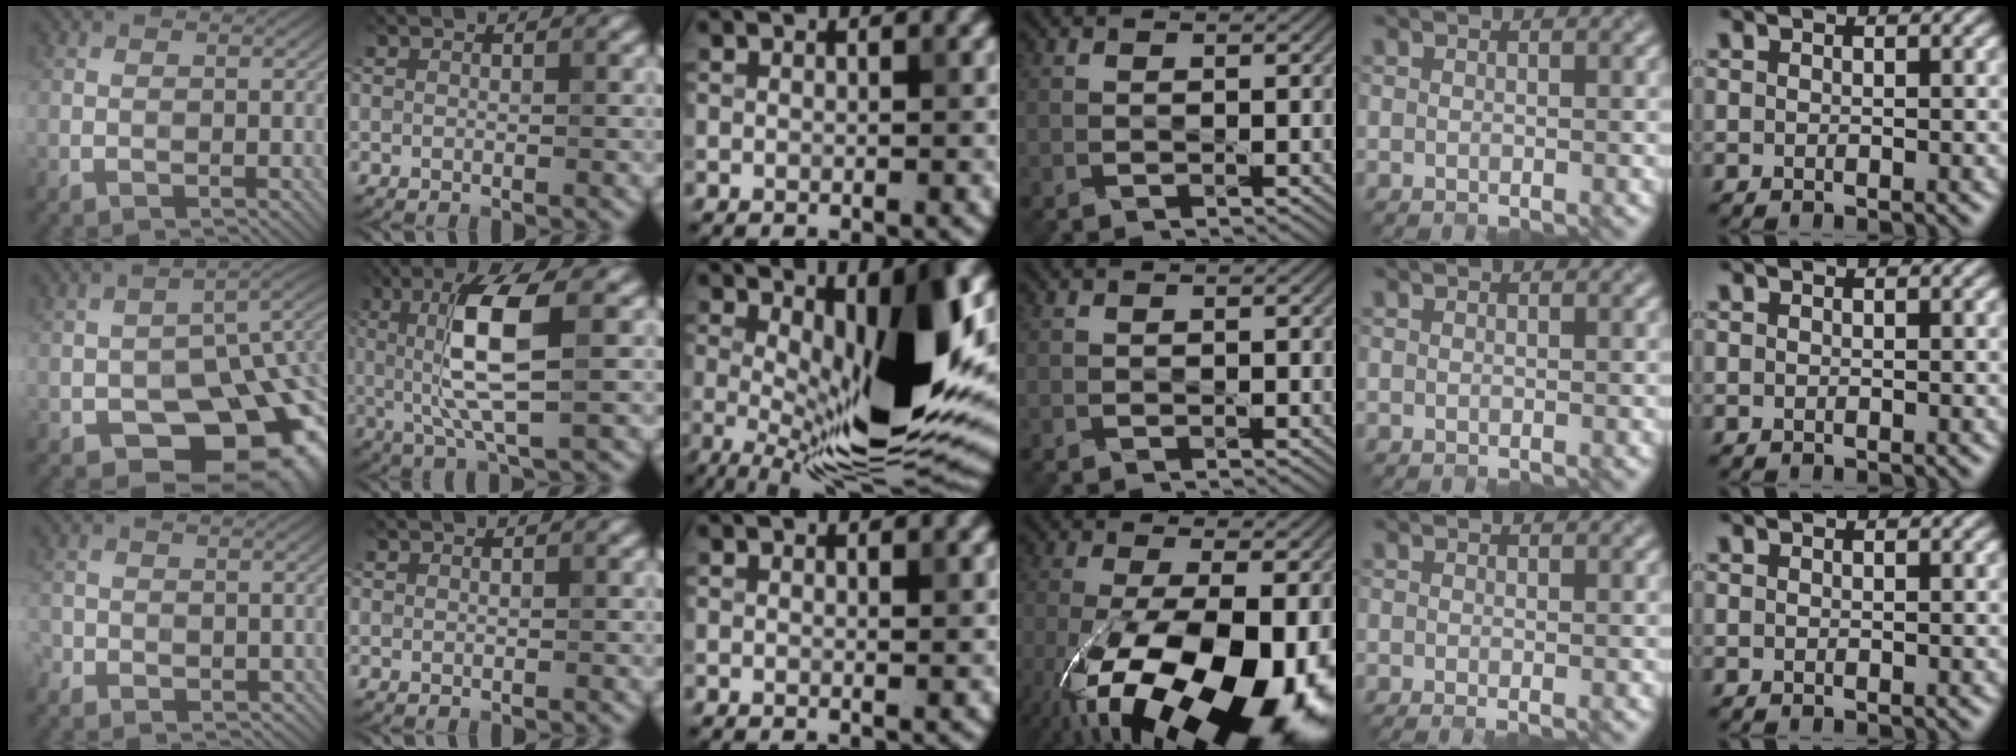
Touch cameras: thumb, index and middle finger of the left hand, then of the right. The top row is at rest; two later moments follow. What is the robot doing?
{"motion": "open", "object": "stapler"}